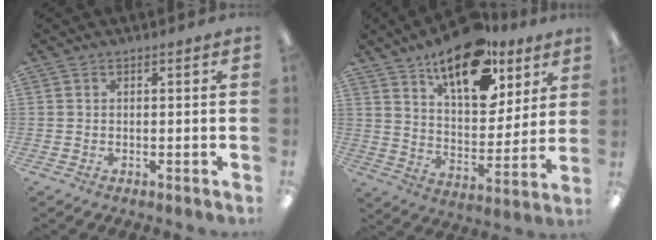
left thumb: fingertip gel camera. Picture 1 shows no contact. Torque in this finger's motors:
{"motor_torque": [0.64, 0.75, 1.31, -1.46, 0.33]}